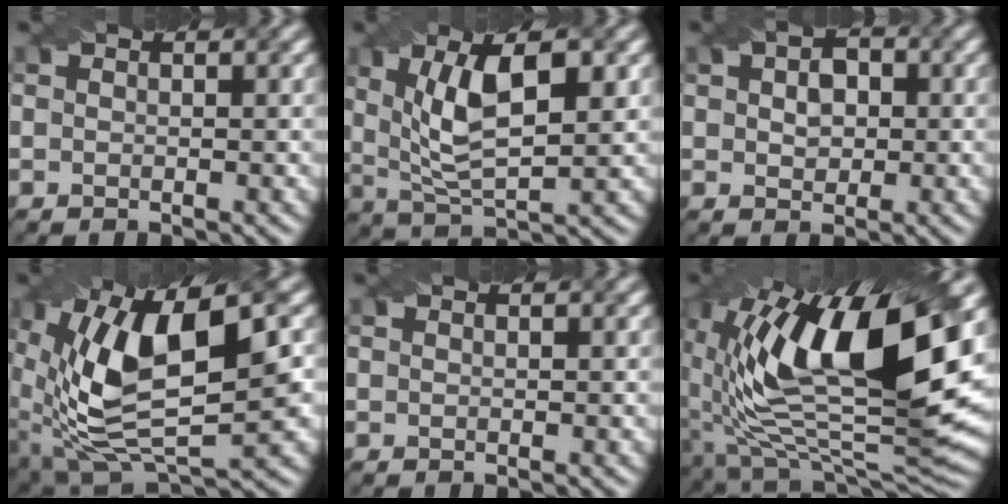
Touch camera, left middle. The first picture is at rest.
{"total": 7.8, "force": [1.8, 2.9, 7.0], "torque": [-0.133, 0.002, 0.031]}
{"total": 3.4, "force": [0.5, 2.5, 2.3], "torque": [-0.033, 0.005, 0.006]}
{"total": 13.8, "force": [1.5, 6.6, 12.0], "torque": [-0.237, -0.011, 0.029]}
{"total": 0.0}
{"total": 15.6, "force": [4.7, 6.5, 13.4], "torque": [-0.239, -0.002, 0.074]}